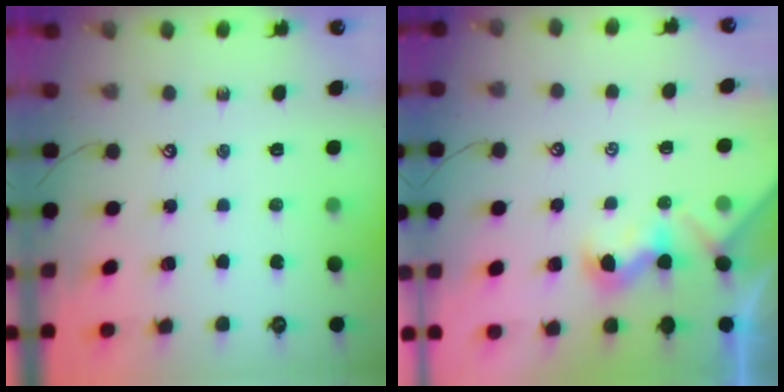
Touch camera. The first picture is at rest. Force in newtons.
{"total": 0.8, "press": 0.4, "slide": 0.7}